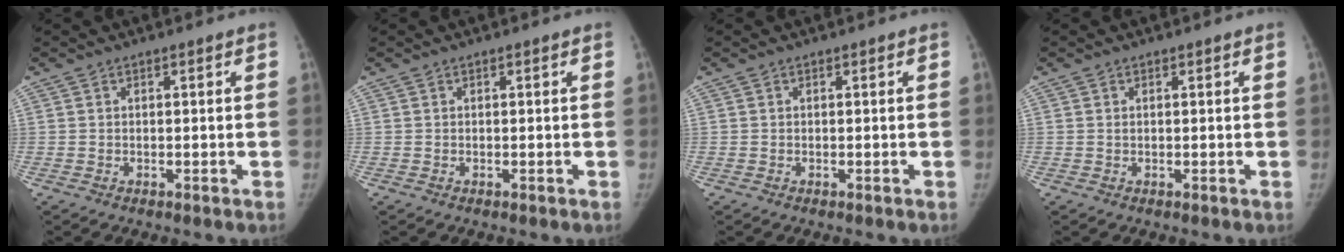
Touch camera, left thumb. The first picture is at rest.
{"total": 0.0}
{"total": 0.0}
{"total": 0.0}